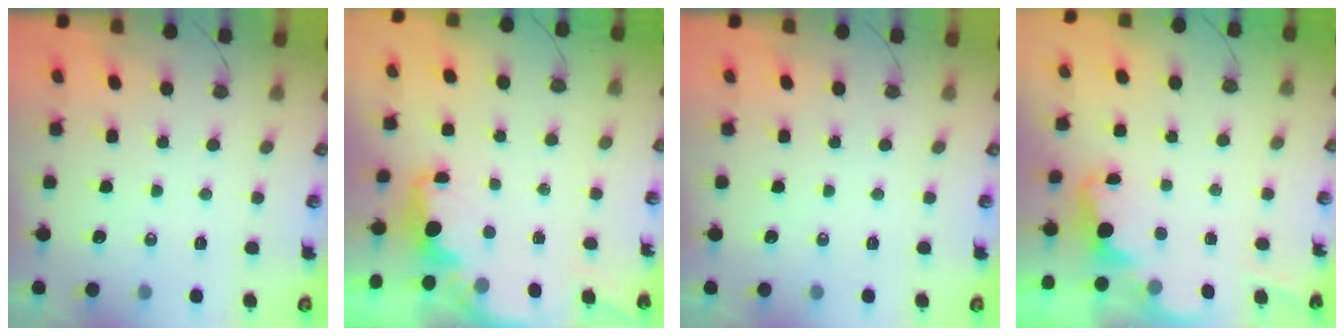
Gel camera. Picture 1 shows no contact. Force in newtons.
{"total": 2.0, "press": 1.9, "slide": 0.8}
{"total": 0.0}
{"total": 2.3, "press": 2.2, "slide": 0.5}